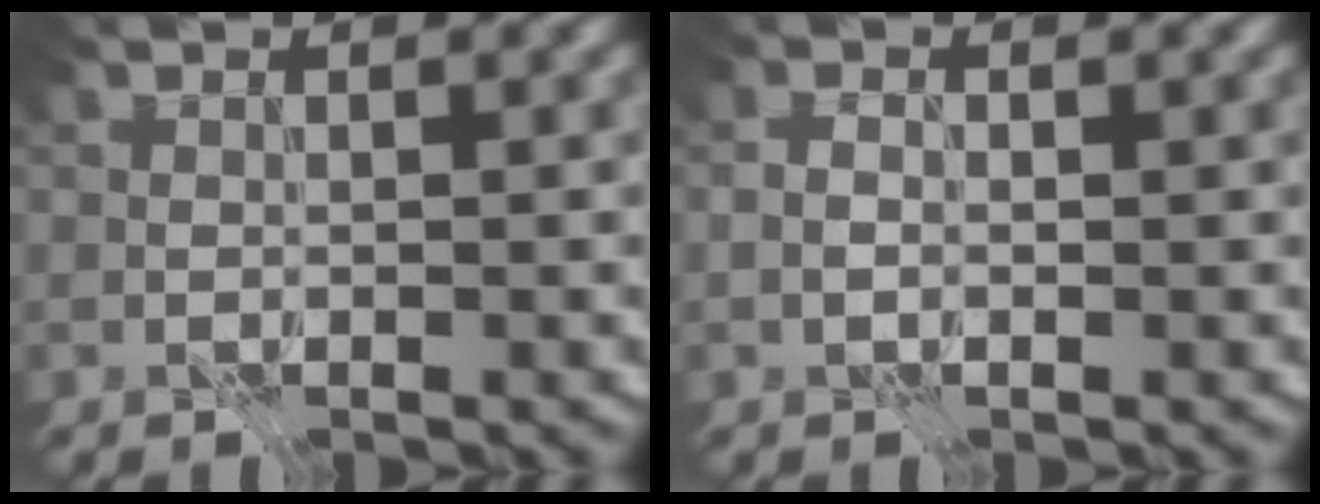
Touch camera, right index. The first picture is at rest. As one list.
[{"total": 1.3, "force": [-0.3, 0.8, 1.0], "torque": [-0.021, 0.003, -0.008]}]